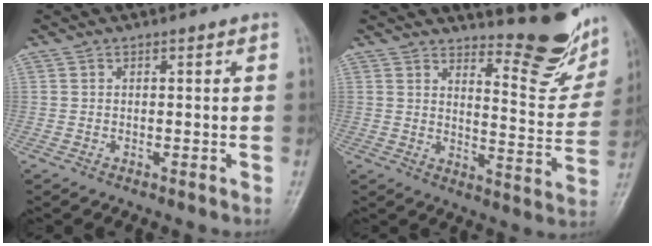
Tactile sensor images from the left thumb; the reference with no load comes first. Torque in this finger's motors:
{"motor_torque": [0.68, 0.48, -0.02, -0.30, 0.04]}